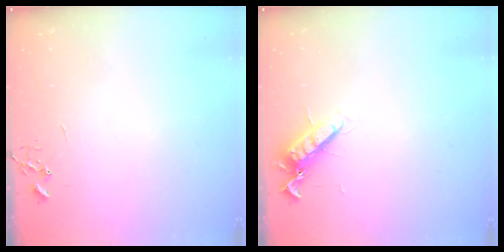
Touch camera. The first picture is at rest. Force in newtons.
{"total": 11.1, "press": 11.1, "slide": 1.3}